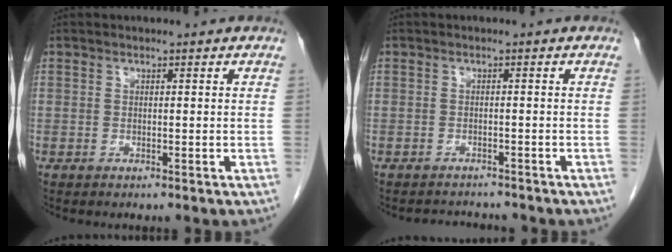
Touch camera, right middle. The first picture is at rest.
{"total": 2.9, "force": [-2.9, 0.6, -0.1], "torque": [0.004, -0.006, -0.042]}